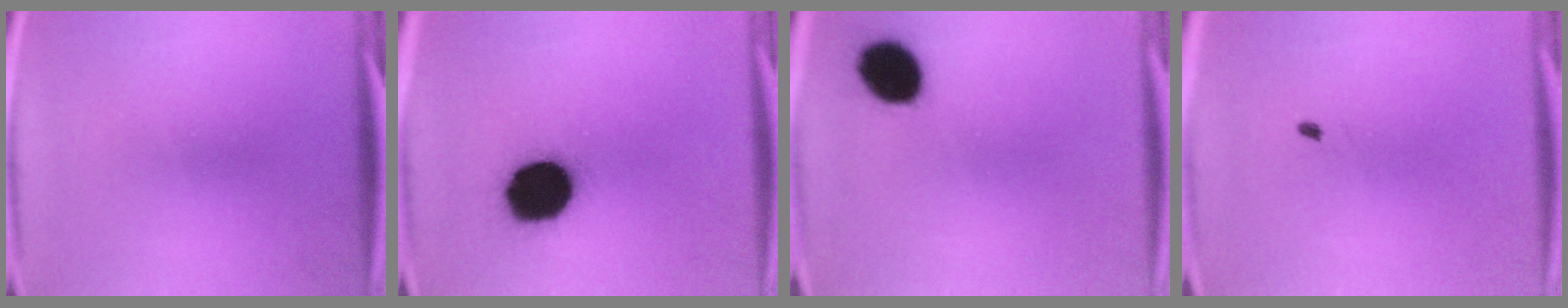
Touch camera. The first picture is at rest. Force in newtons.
{"total": 18.1}
{"total": 11.8}
{"total": 0.5}